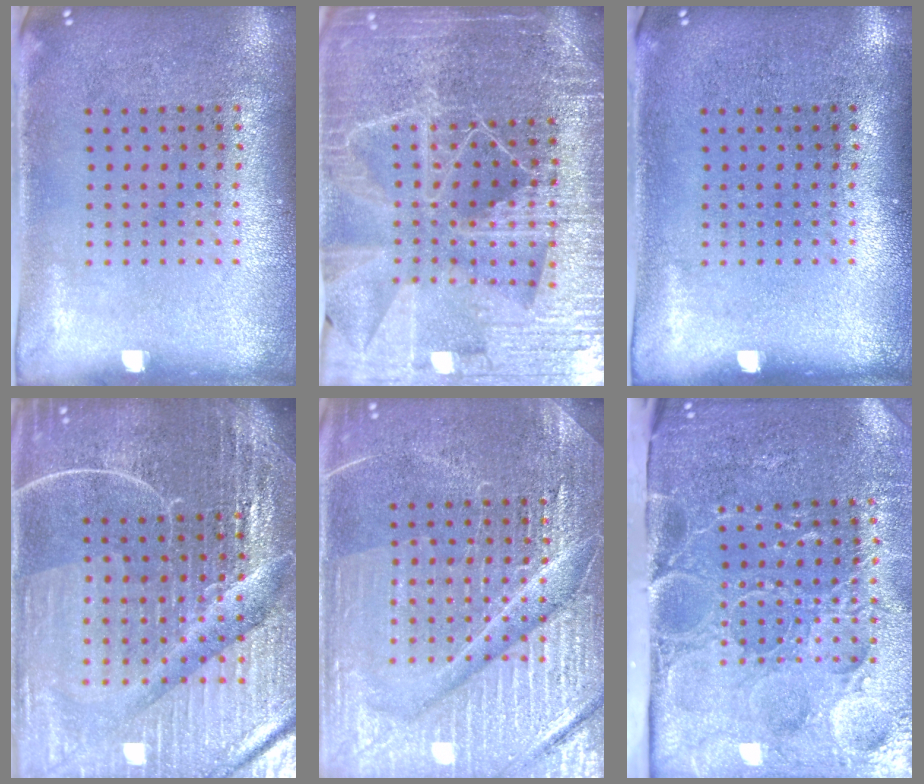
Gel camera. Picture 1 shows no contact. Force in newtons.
{"total": 5.8, "press": 5.1, "slide": 2.8}
{"total": 0.0}
{"total": 6.9, "press": 6.1, "slide": 3.4}
{"total": 7.1, "press": 7.1, "slide": 0.9}
{"total": 5.2, "press": 4.2, "slide": 3.0}